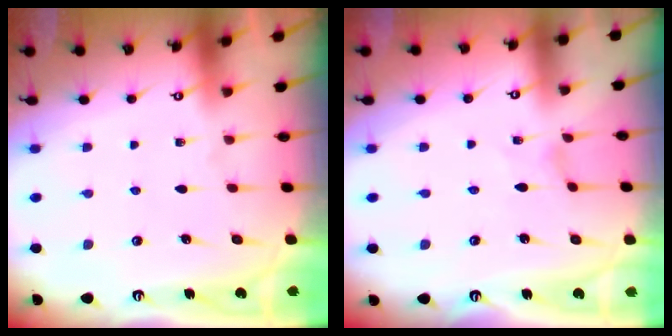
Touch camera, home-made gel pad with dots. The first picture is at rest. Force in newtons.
{"total": 0.0}